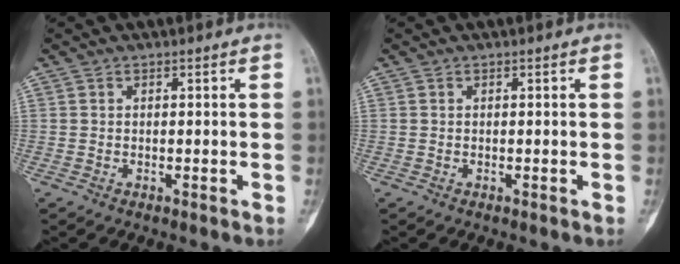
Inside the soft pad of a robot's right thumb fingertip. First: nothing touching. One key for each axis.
{"total": 0.0}